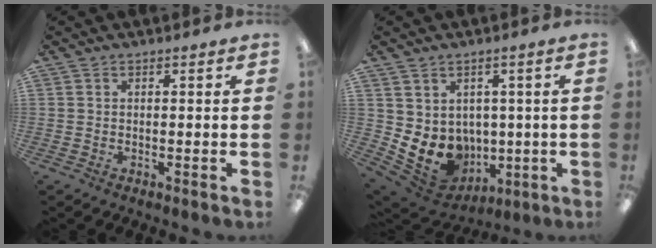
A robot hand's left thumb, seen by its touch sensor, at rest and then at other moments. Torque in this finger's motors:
{"motor_torque": [1.50, 1.75, 0.70, -0.70, 0.09]}